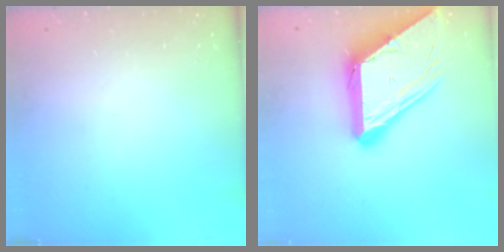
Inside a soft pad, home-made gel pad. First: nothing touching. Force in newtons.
{"total": 17.5, "press": 17.4, "slide": 1.7}